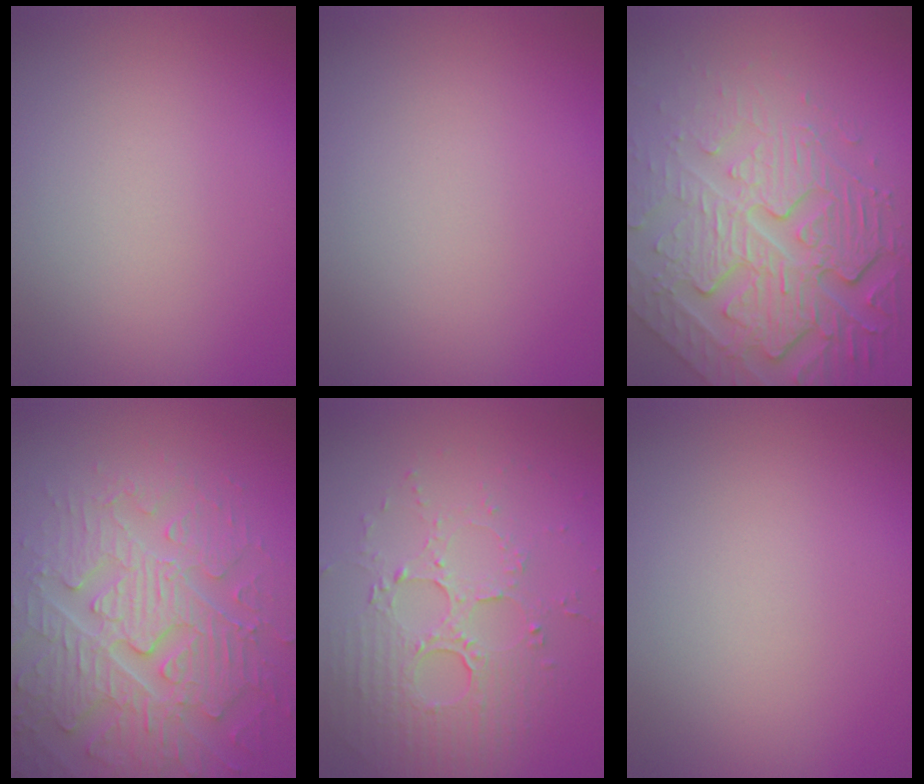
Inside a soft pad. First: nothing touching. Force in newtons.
{"total": 0.0}
{"total": 8.5, "press": 5.8, "slide": 6.2}
{"total": 7.2, "press": 6.0, "slide": 4.0}
{"total": 5.3, "press": 3.7, "slide": 3.9}
{"total": 0.0}